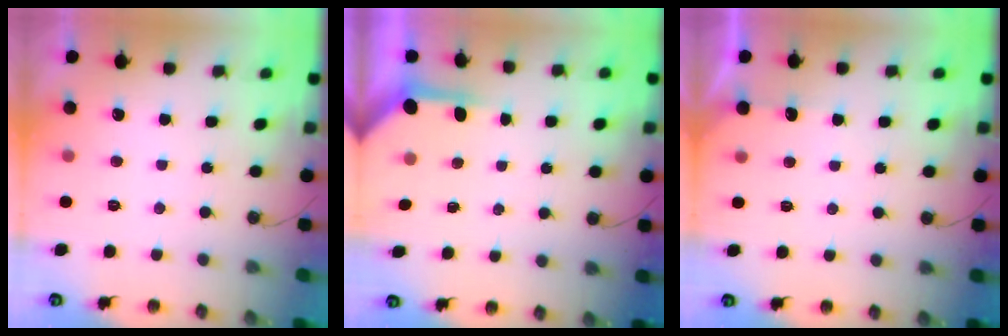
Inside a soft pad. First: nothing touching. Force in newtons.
{"total": 3.9, "press": 3.9, "slide": 0.3}
{"total": 2.9, "press": 2.8, "slide": 0.4}